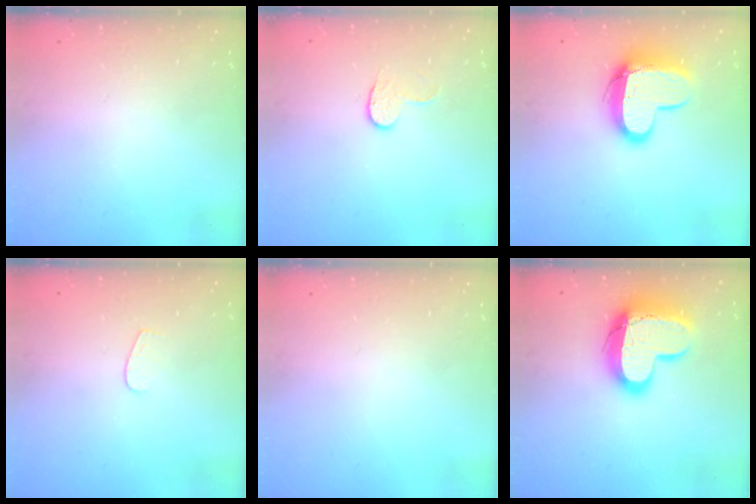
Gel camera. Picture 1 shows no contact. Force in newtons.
{"total": 4.1, "press": 4.1, "slide": 0.4}
{"total": 13.2, "press": 13.2, "slide": 1.2}
{"total": 3.4, "press": 3.4, "slide": 0.3}
{"total": 0.0}
{"total": 16.7, "press": 16.7, "slide": 1.5}